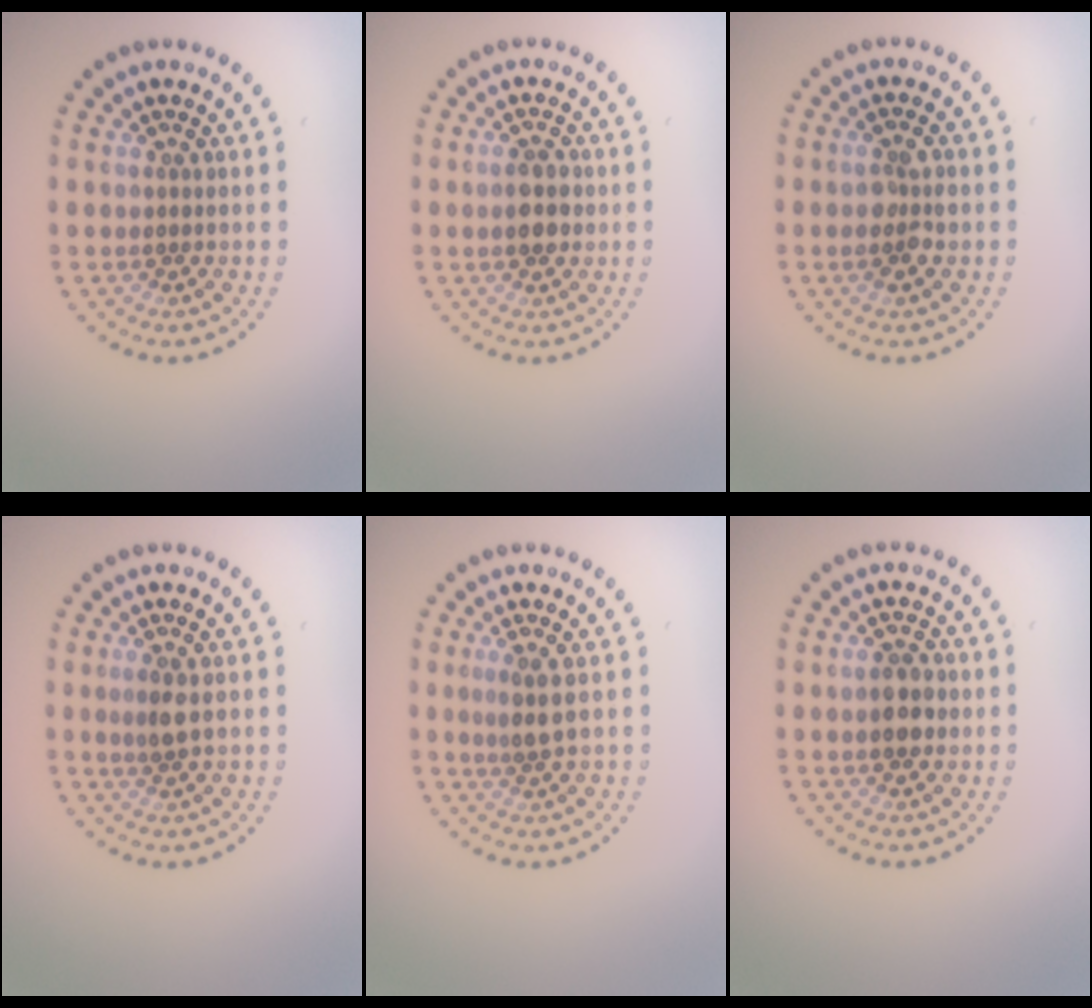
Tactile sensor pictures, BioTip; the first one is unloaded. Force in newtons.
{"total": 2.9, "press": 2.9, "slide": 0.1}
{"total": 2.5, "press": 2.4, "slide": 0.6}
{"total": 1.5, "press": 1.4, "slide": 0.6}
{"total": 1.9, "press": 1.4, "slide": 1.2}
{"total": 2.3, "press": 2.3, "slide": 0.1}